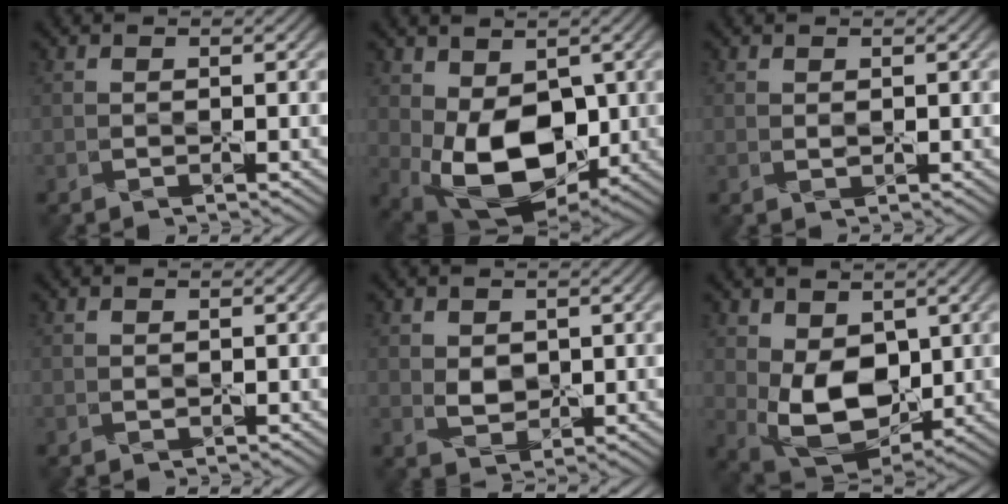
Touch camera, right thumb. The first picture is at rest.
{"total": 11.6, "force": [-0.2, 7.6, 8.7], "torque": [-0.184, -0.026, 0.007]}
{"total": 0.5, "force": [0.4, 0.3, 0.2], "torque": [-0.006, -0.001, 0.010]}
{"total": 0.0}
{"total": 2.4, "force": [0.9, 1.9, 1.2], "torque": [-0.032, -0.002, 0.023]}
{"total": 9.5, "force": [1.0, 6.4, 6.9], "torque": [-0.158, -0.013, 0.025]}